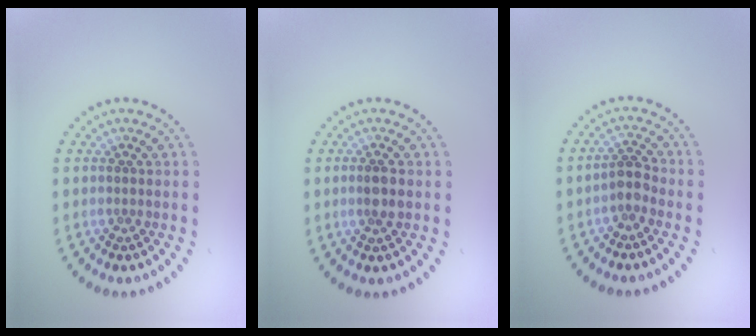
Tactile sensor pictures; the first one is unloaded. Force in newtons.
{"total": 1.9, "press": 1.7, "slide": 0.8}
{"total": 1.8, "press": 1.5, "slide": 1.1}